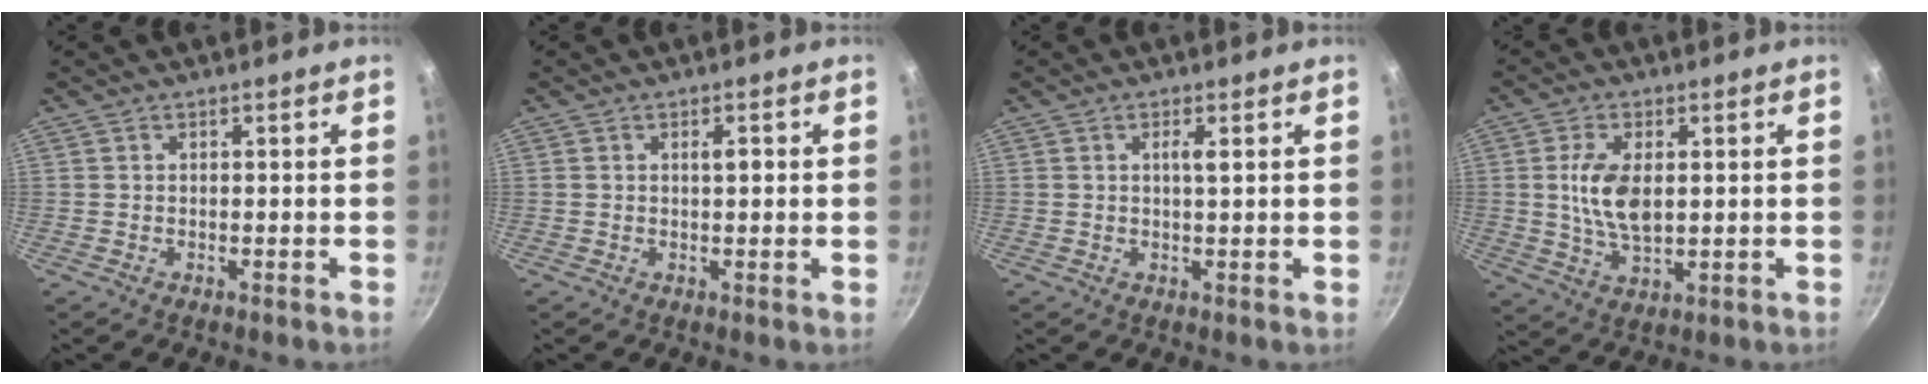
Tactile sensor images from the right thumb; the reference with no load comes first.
{"total": 2.1, "force": [0.4, 0.8, 2.0], "torque": [-0.022, 0.003, 0.004]}
{"total": 2.0, "force": [0.6, 0.3, 1.9], "torque": [-0.032, 0.000, 0.009]}
{"total": 9.2, "force": [1.1, 4.9, 7.7], "torque": [-0.143, -0.007, 0.023]}